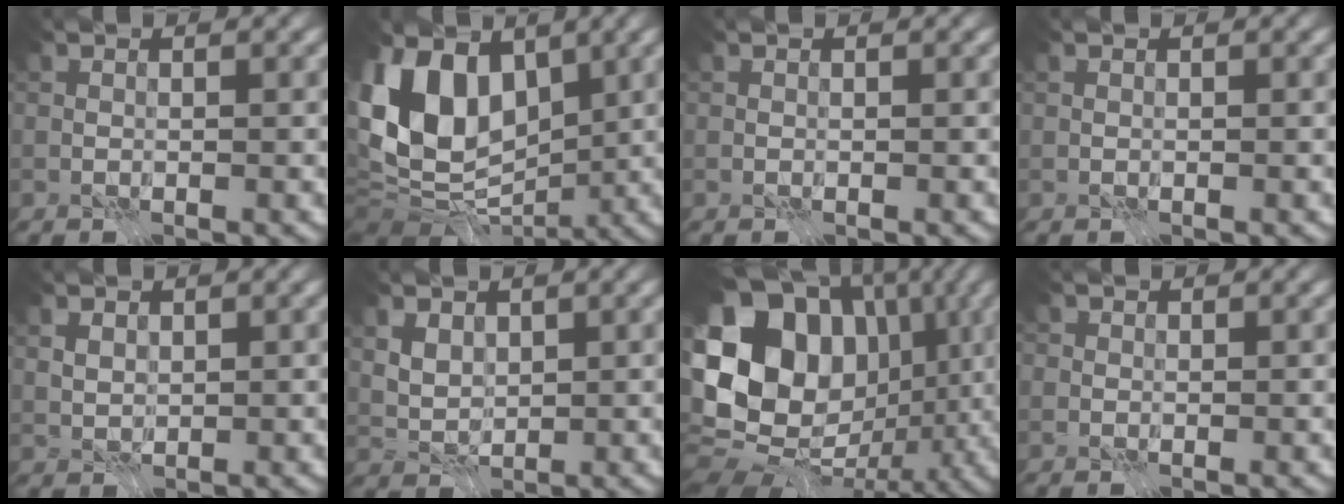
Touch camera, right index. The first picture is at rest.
{"total": 11.7, "force": [1.3, 8.5, 7.9], "torque": [-0.160, 0.000, 0.009]}
{"total": 0.0}
{"total": 0.0}
{"total": 1.5, "force": [0.7, 1.0, 0.8], "torque": [-0.020, -0.008, 0.017]}
{"total": 3.5, "force": [1.5, 2.5, 2.0], "torque": [-0.050, -0.001, 0.037]}
{"total": 18.6, "force": [2.4, 14.5, 11.5], "torque": [-0.200, 0.023, 0.051]}
{"total": 0.6, "force": [0.0, 0.6, 0.1], "torque": [0.000, -0.003, -0.005]}